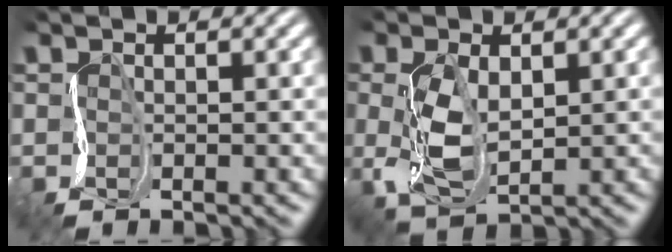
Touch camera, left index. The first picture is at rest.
{"total": 3.0, "force": [0.9, 1.6, 2.3], "torque": [-0.078, 0.007, 0.019]}